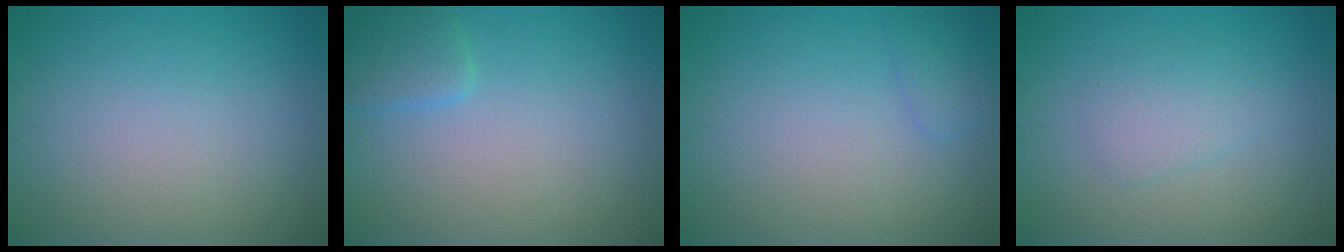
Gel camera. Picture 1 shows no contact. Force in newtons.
{"total": 1.8, "press": 1.8, "slide": 0.2}
{"total": 1.0, "press": 1.0, "slide": 0.1}
{"total": 1.8, "press": 1.8, "slide": 0.0}